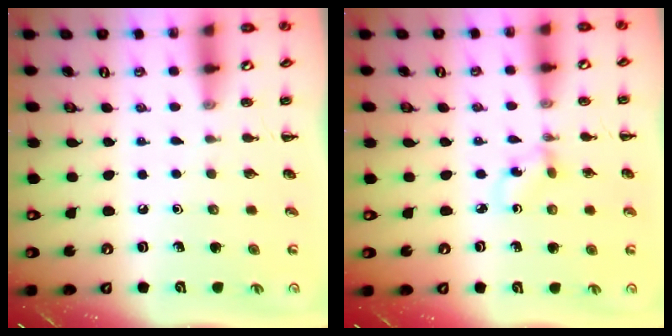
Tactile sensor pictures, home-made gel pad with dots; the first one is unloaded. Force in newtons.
{"total": 1.5, "press": 1.3, "slide": 0.7}